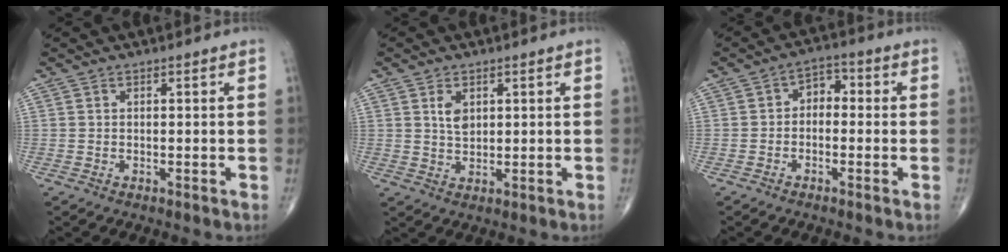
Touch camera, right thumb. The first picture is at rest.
{"total": 3.5, "force": [1.3, 2.2, 2.4], "torque": [-0.034, -0.008, 0.026]}
{"total": 4.2, "force": [-0.4, 3.0, 2.9], "torque": [-0.024, 0.024, -0.022]}